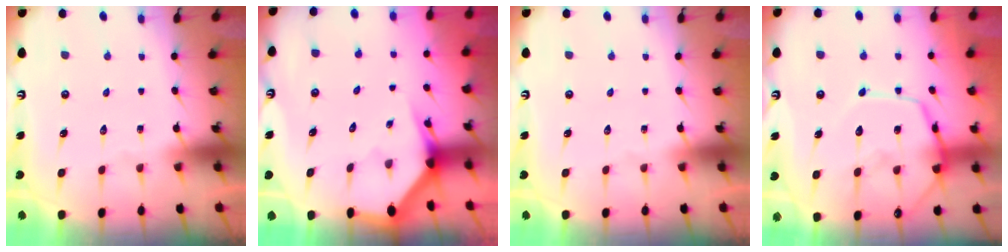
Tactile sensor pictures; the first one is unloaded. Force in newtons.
{"total": 2.6, "press": 2.6, "slide": 0.0}
{"total": 0.0}
{"total": 12.5, "press": 12.4, "slide": 1.2}